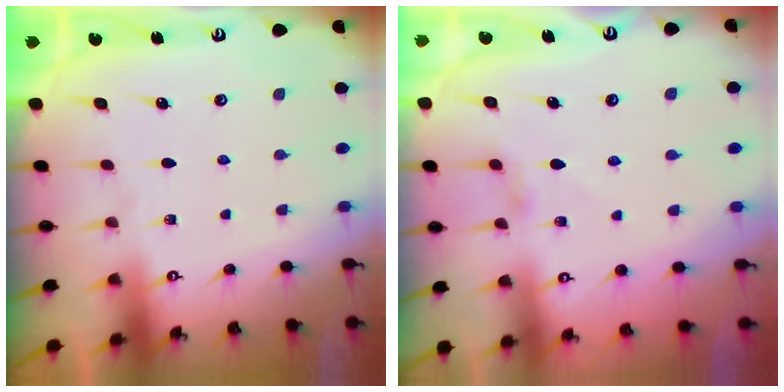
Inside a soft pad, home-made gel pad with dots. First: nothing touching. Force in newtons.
{"total": 3.1, "press": 3.1, "slide": 0.4}